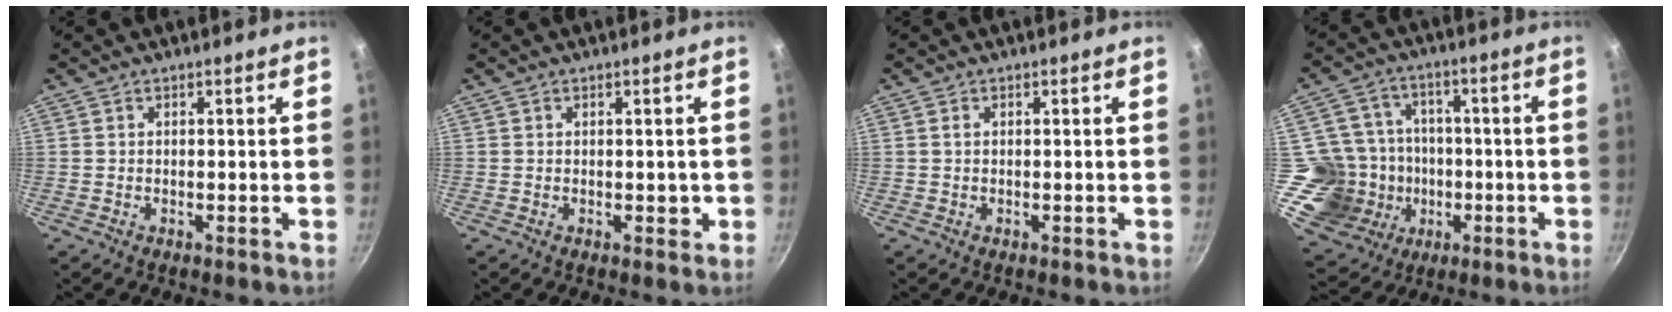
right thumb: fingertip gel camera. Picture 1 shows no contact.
{"total": 1.3, "force": [0.0, 1.0, 0.8], "torque": [-0.003, 0.003, -0.001]}
{"total": 0.6, "force": [0.3, 0.3, 0.4], "torque": [-0.009, 0.001, 0.005]}
{"total": 20.2, "force": [-3.1, 17.9, 9.0], "torque": [-0.144, 0.040, -0.032]}